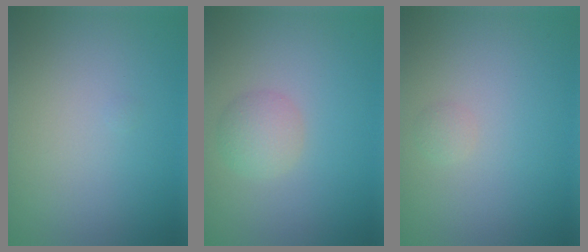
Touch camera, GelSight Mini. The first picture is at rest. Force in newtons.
{"total": 2.3, "press": 2.3, "slide": 0.0}
{"total": 0.7, "press": 0.7, "slide": 0.0}